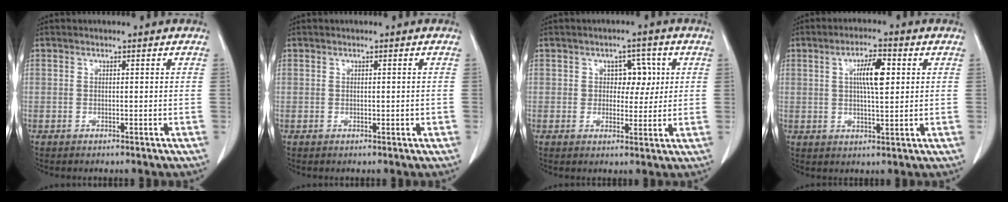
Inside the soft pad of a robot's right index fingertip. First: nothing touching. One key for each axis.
{"total": 0.7, "fx": -0.1, "fy": 0.3, "fz": 0.7, "tx": -0.013, "ty": -0.001, "tz": 0.002}
{"total": 4.6, "fx": 1.1, "fy": 3.1, "fz": 3.2, "tx": -0.035, "ty": 0.011, "tz": 0.017}
{"total": 6.3, "fx": 1.6, "fy": 1.4, "fz": 5.9, "tx": -0.106, "ty": 0.006, "tz": 0.028}